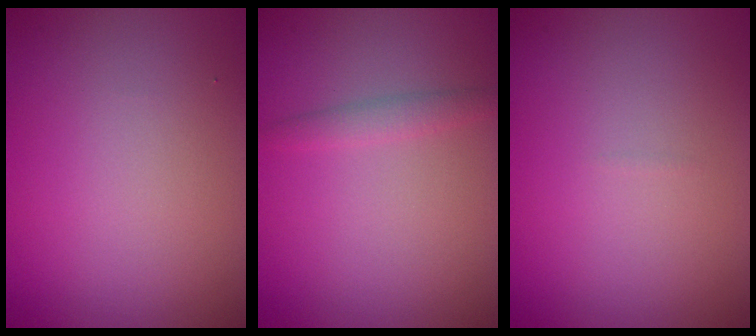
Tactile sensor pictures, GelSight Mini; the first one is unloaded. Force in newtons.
{"total": 1.2, "press": 1.2, "slide": 0.1}
{"total": 0.0}